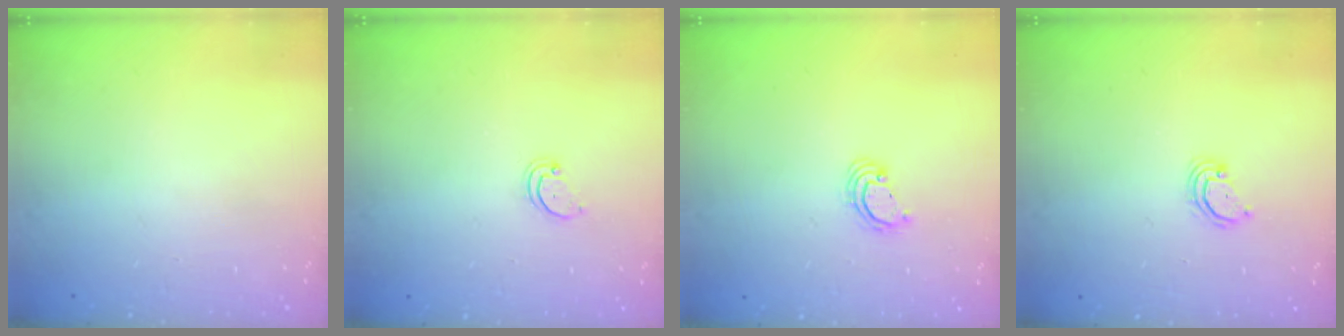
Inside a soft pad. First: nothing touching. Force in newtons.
{"total": 2.2, "press": 2.2, "slide": 0.2}
{"total": 2.2, "press": 2.2, "slide": 0.2}
{"total": 2.9, "press": 2.9, "slide": 0.2}